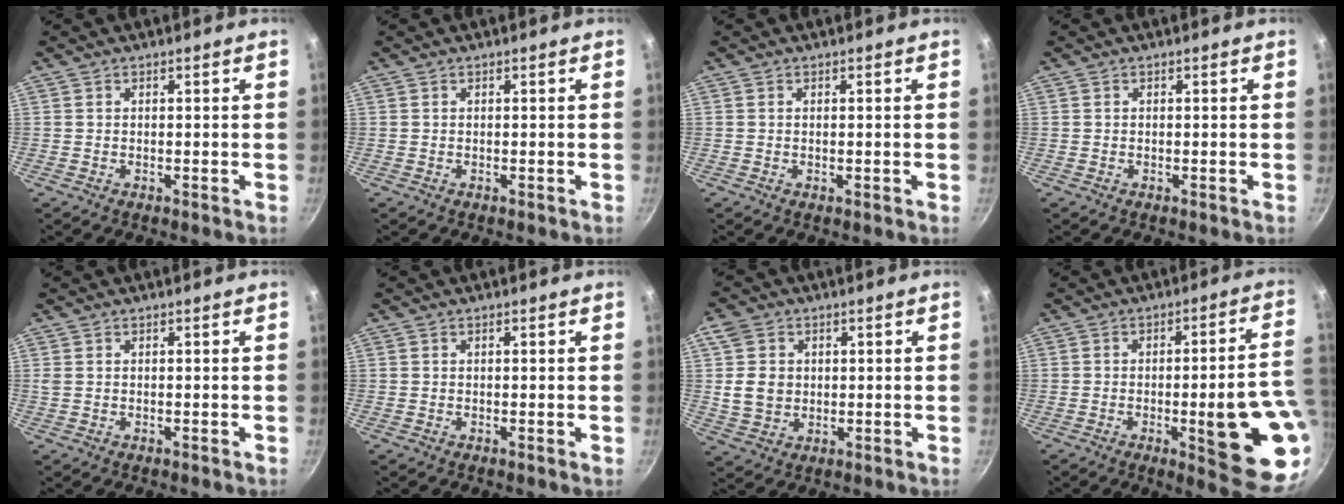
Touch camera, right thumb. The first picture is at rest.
{"total": 0.0}
{"total": 0.0}
{"total": 0.0}
{"total": 0.6, "force": [0.1, 0.4, 0.3], "torque": [-0.008, 0.002, 0.002]}
{"total": 0.0}
{"total": 7.5, "force": [0.8, 6.4, 3.9], "torque": [-0.049, -0.003, 0.012]}
{"total": 18.4, "force": [-4.3, 4.0, 17.4], "torque": [-0.188, 0.018, -0.051]}